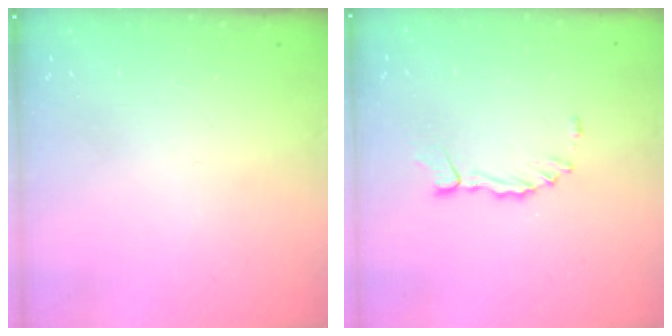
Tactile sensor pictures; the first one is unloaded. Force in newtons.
{"total": 1.5, "press": 1.5, "slide": 0.3}